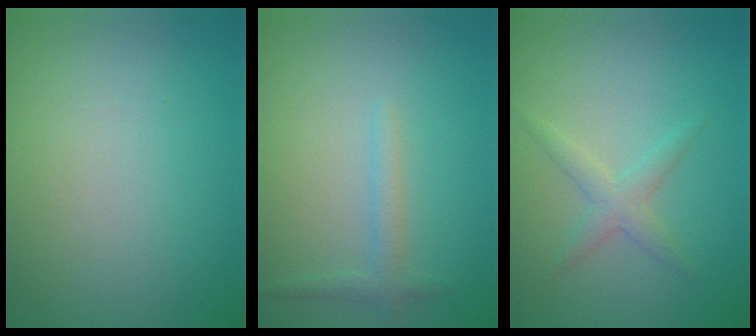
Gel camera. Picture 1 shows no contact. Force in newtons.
{"total": 1.5, "press": 1.5, "slide": 0.2}
{"total": 1.8, "press": 1.8, "slide": 0.1}